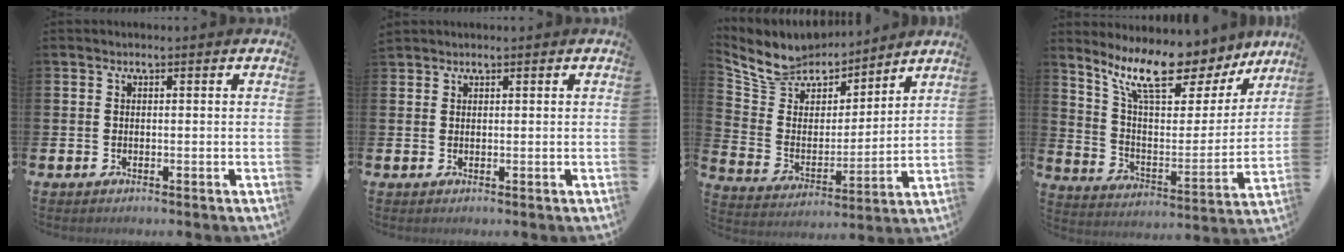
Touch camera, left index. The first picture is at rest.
{"total": 1.2, "force": [1.2, 0.4, -0.1], "torque": [0.006, 0.001, 0.022]}
{"total": 9.2, "force": [8.7, 3.1, 0.3], "torque": [-0.061, -0.070, 0.160]}
{"total": 12.8, "force": [10.6, 4.0, 5.9], "torque": [-0.137, -0.066, 0.182]}